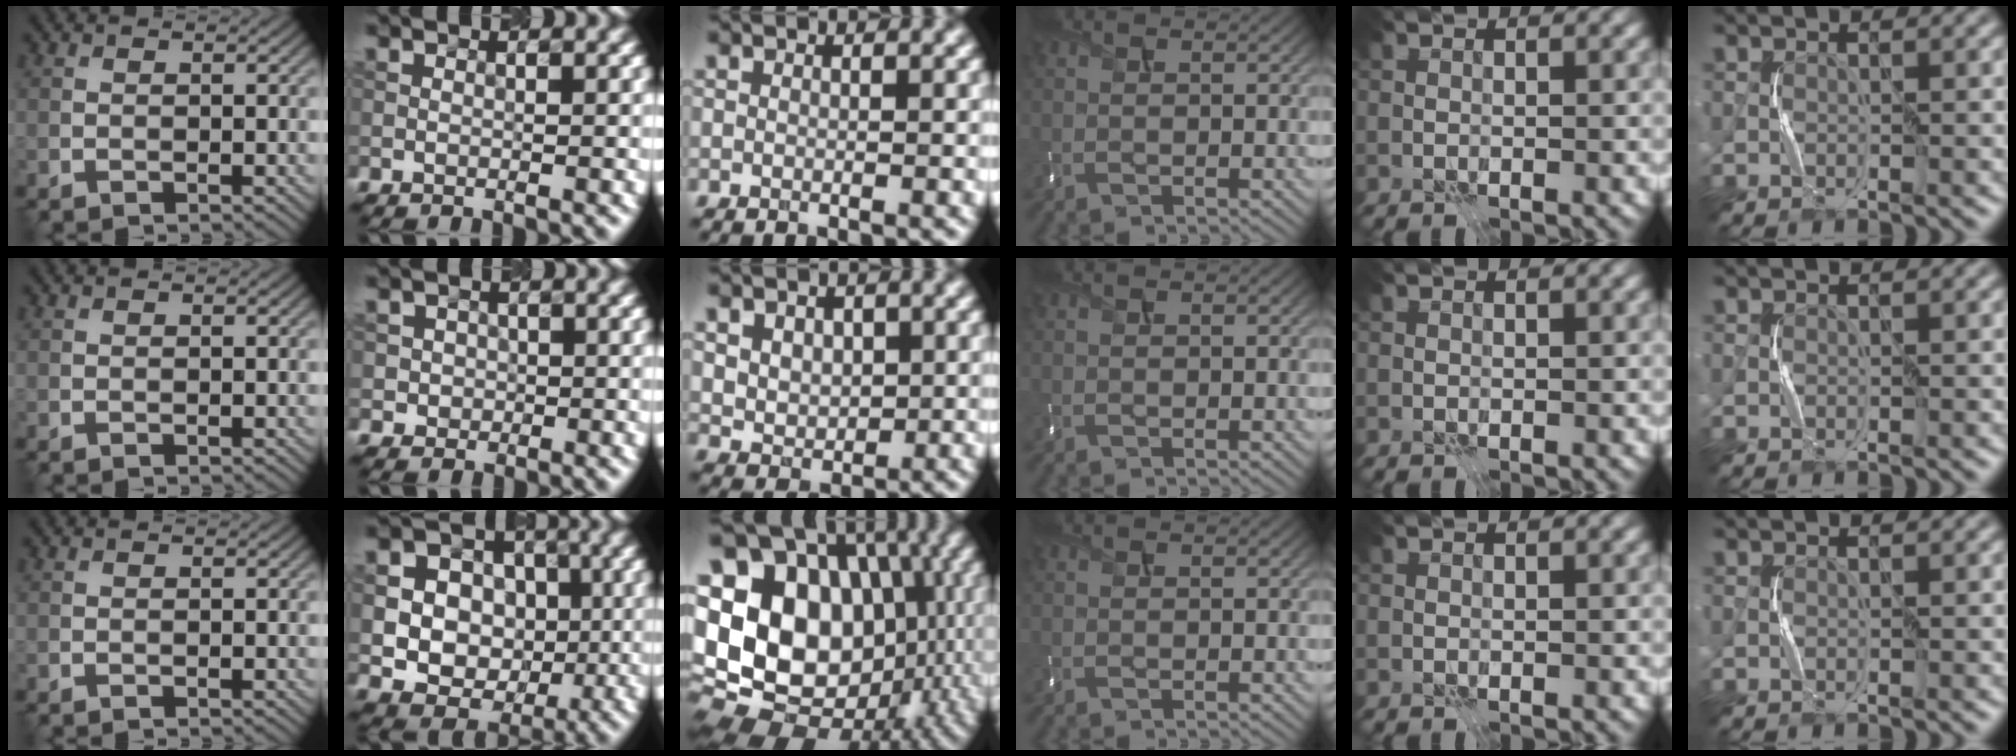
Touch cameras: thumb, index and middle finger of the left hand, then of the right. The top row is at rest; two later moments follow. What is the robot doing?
{"motion": "press", "object": "memory foam"}